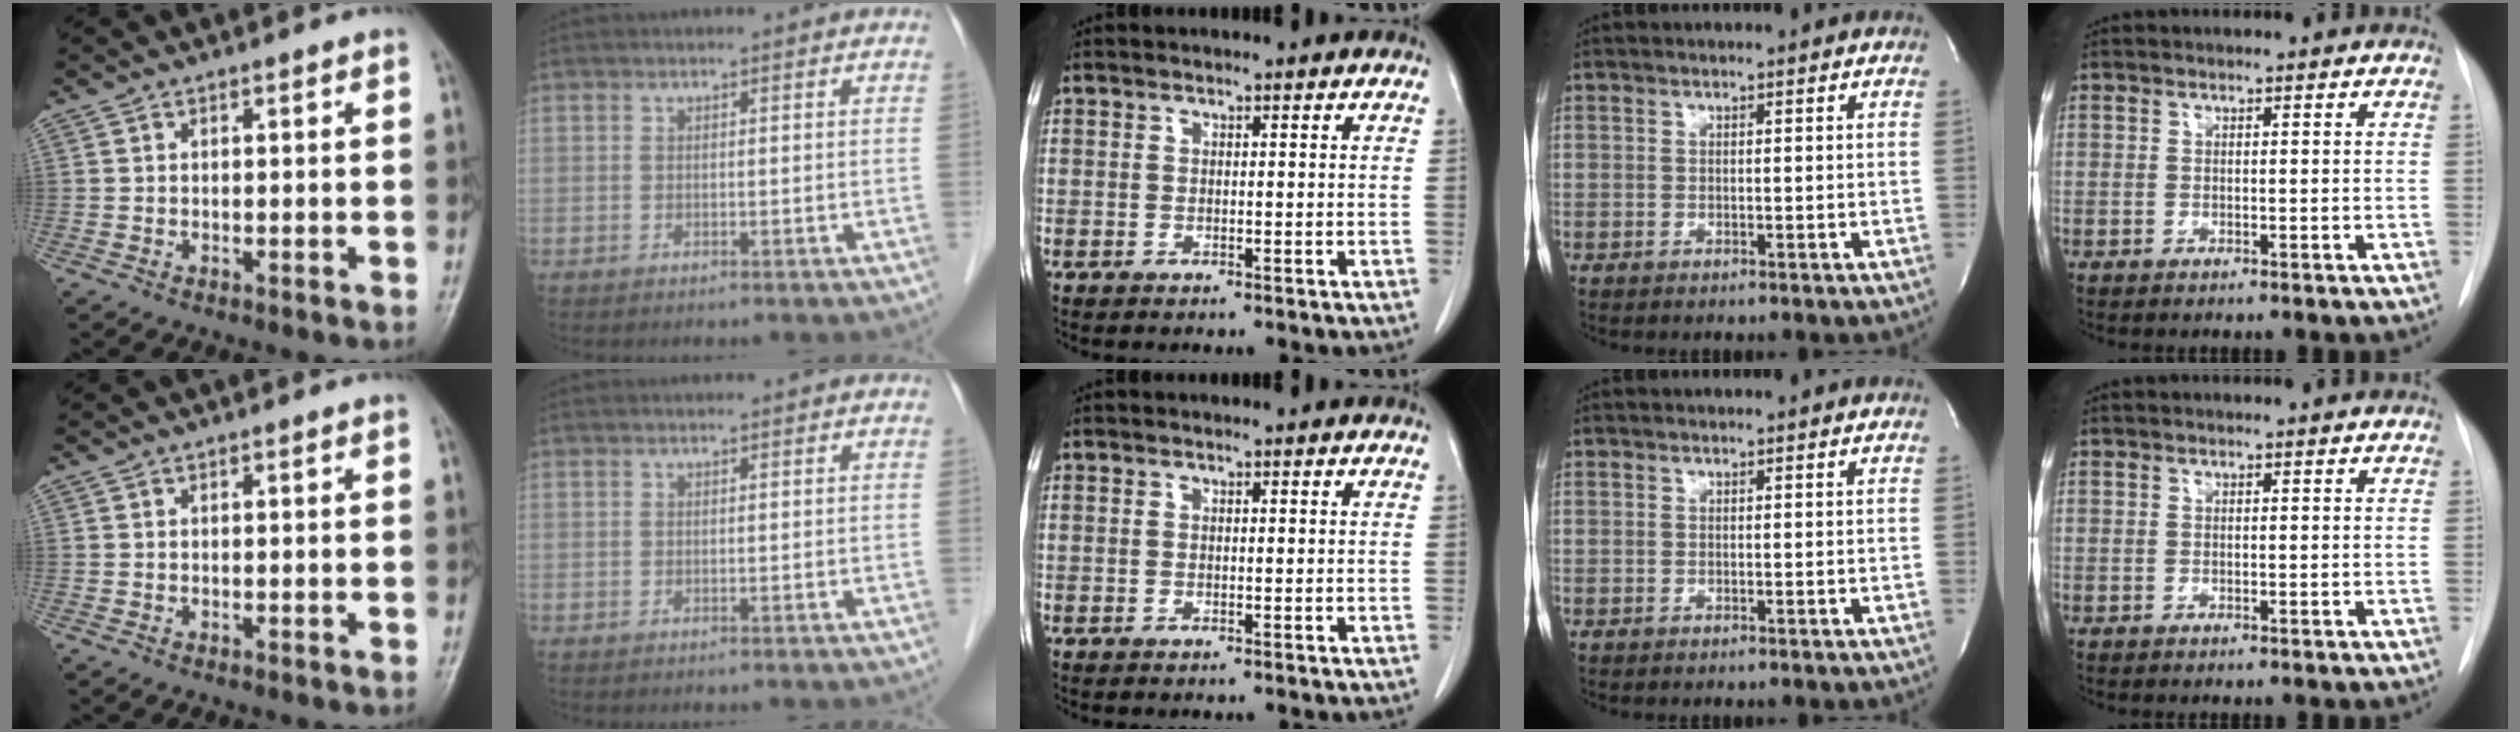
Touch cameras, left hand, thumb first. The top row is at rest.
{}